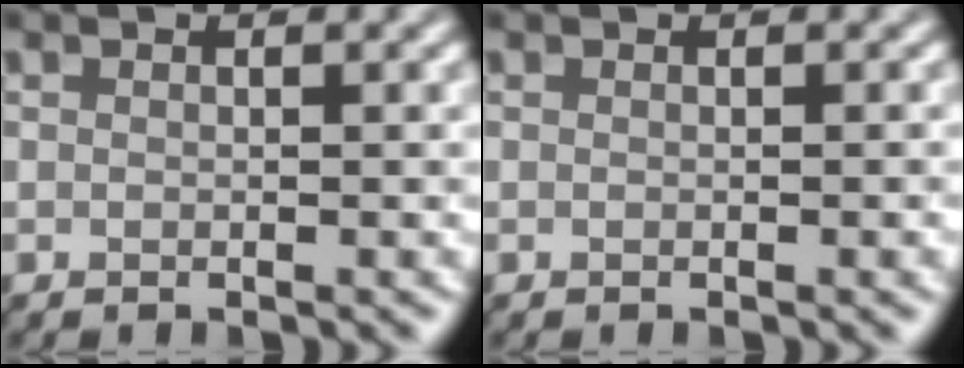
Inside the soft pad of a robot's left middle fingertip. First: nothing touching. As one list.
[{"total": 0.7, "force": [-0.2, 0.0, 0.7], "torque": [-0.008, -0.002, -0.001]}]